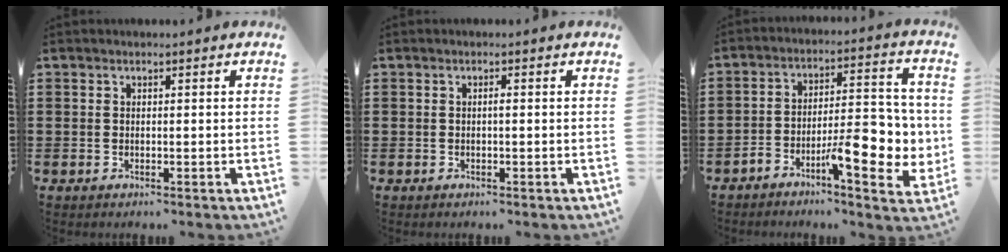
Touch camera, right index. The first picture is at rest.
{"total": 0.6, "force": [-0.1, 0.1, 0.6], "torque": [-0.011, -0.003, -0.002]}
{"total": 10.5, "force": [-4.1, 3.7, 8.9], "torque": [-0.127, 0.000, -0.071]}